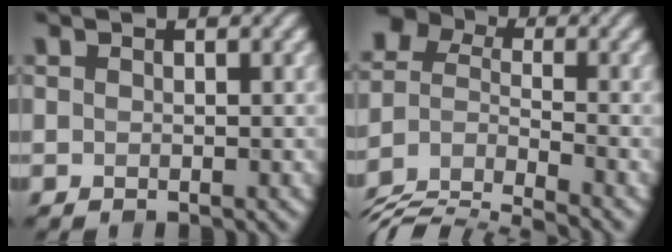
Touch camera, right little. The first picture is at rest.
{"total": 7.3, "force": [-5.5, 3.3, 3.6], "torque": [-0.072, -0.017, -0.103]}